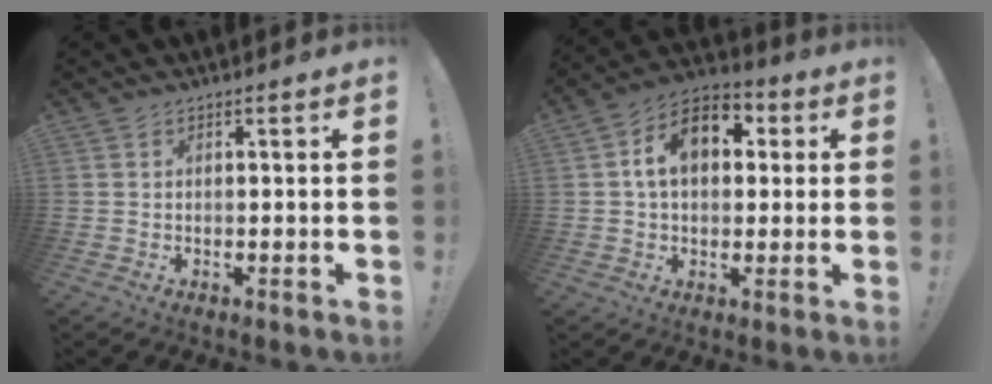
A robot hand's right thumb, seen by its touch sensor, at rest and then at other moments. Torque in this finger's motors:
{"motor_torque": [0.36, 0.26, 0.79, -0.06, 0.27]}